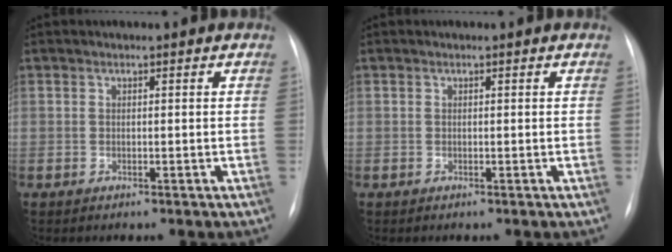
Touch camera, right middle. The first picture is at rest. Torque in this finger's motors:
{"motor_torque": [-0.08, -0.03, -0.02, 0.00]}